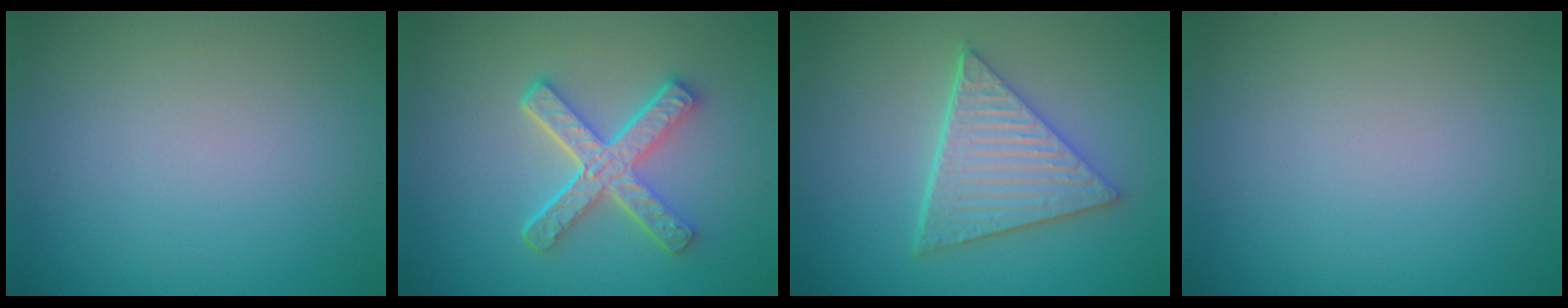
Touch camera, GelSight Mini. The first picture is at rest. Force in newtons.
{"total": 5.1, "press": 3.9, "slide": 3.3}
{"total": 5.6, "press": 4.5, "slide": 3.3}
{"total": 0.0}